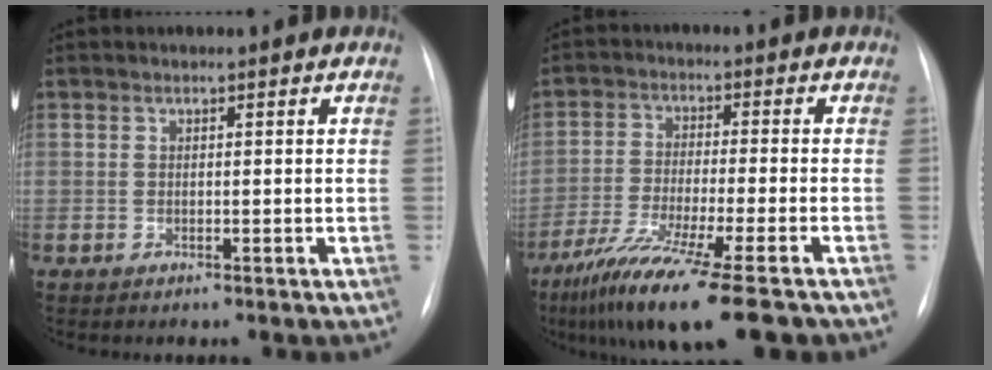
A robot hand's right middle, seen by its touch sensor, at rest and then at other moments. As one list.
[{"total": 14.9, "force": [-10.6, 0.4, 10.5], "torque": [-0.192, -0.048, -0.176]}]